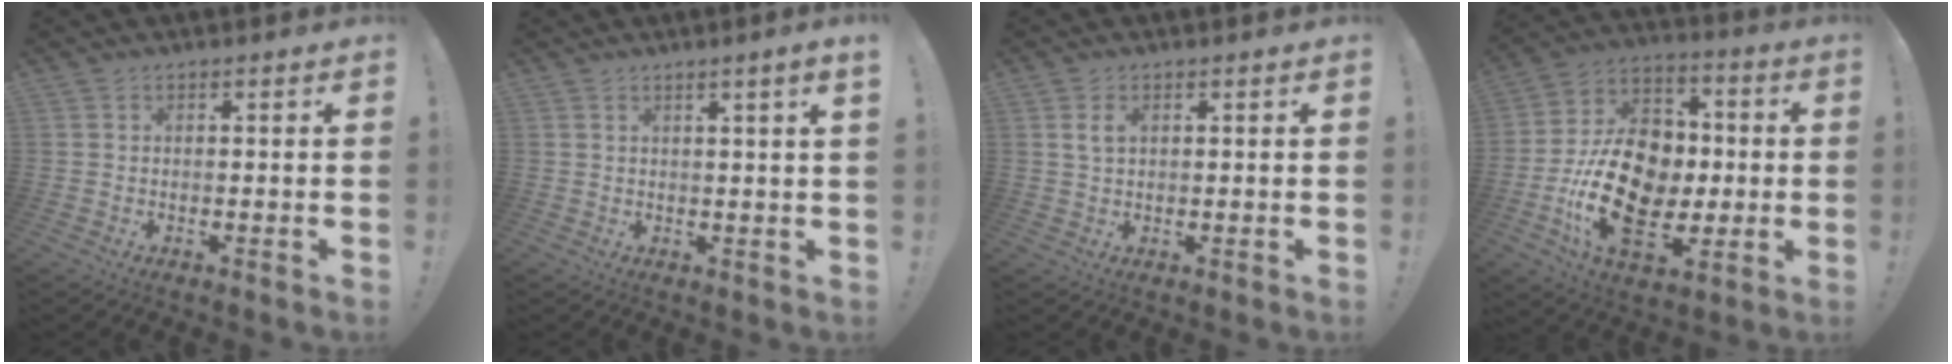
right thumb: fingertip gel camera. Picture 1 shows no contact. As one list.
[{"total": 2.5, "force": [1.3, -0.7, 2.0], "torque": [-0.033, -0.004, 0.020]}, {"total": 3.0, "force": [1.1, 1.6, 2.2], "torque": [-0.039, 0.001, 0.019]}, {"total": 23.4, "force": [-4.3, 16.2, 16.4], "torque": [-0.318, 0.026, -0.056]}]